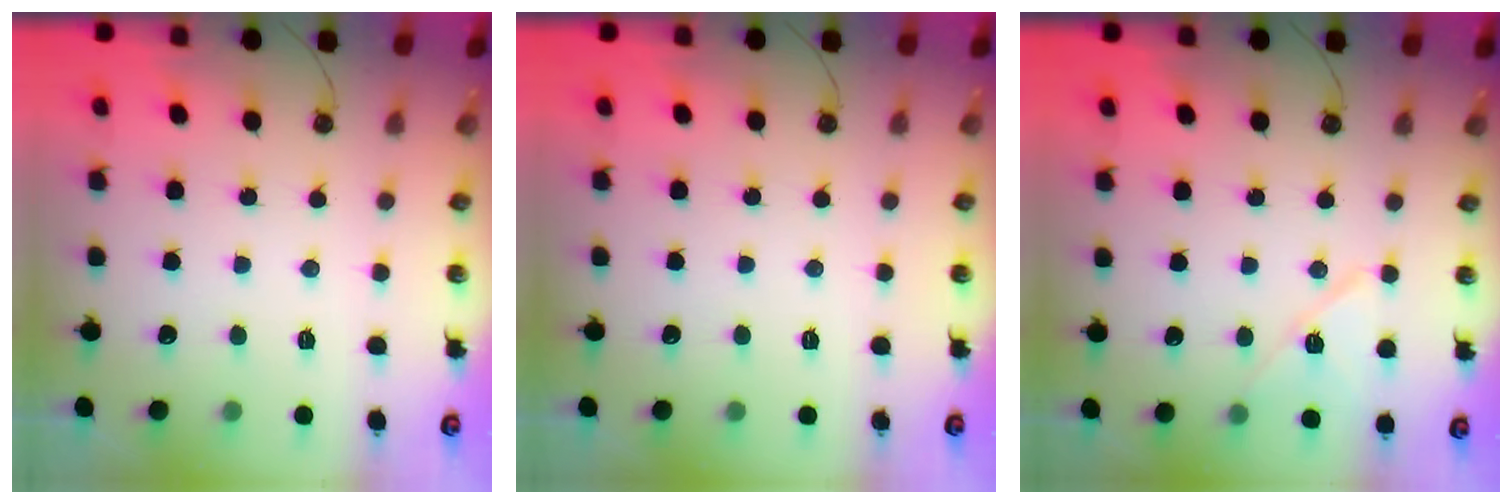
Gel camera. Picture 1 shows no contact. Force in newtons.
{"total": 0.0}
{"total": 10.2, "press": 10.1, "slide": 0.9}